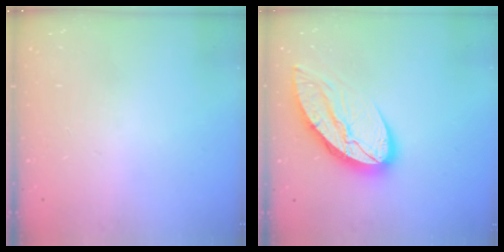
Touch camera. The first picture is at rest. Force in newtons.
{"total": 12.8, "press": 12.7, "slide": 1.4}